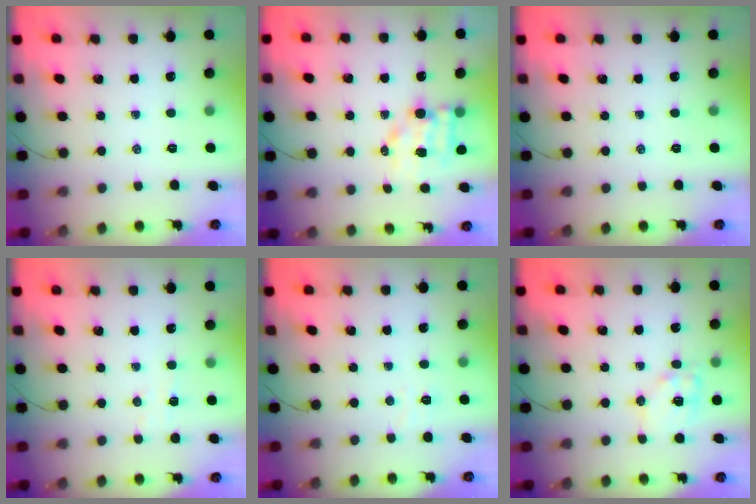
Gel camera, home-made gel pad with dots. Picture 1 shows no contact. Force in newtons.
{"total": 7.8, "press": 7.8, "slide": 0.8}
{"total": 0.0}
{"total": 4.2, "press": 4.1, "slide": 0.9}
{"total": 3.0, "press": 2.9, "slide": 0.7}
{"total": 10.5, "press": 10.4, "slide": 1.4}